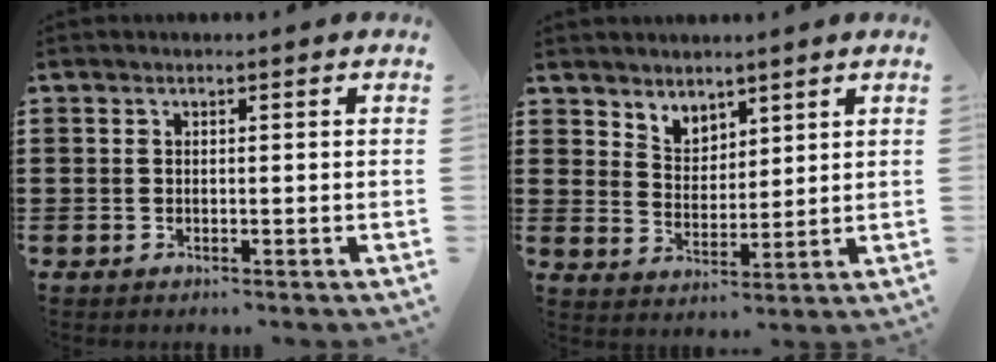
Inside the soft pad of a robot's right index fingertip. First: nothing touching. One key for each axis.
{"total": 3.9, "fx": 3.4, "fy": 1.9, "fz": -0.2, "tx": -0.012, "ty": -0.005, "tz": 0.064}